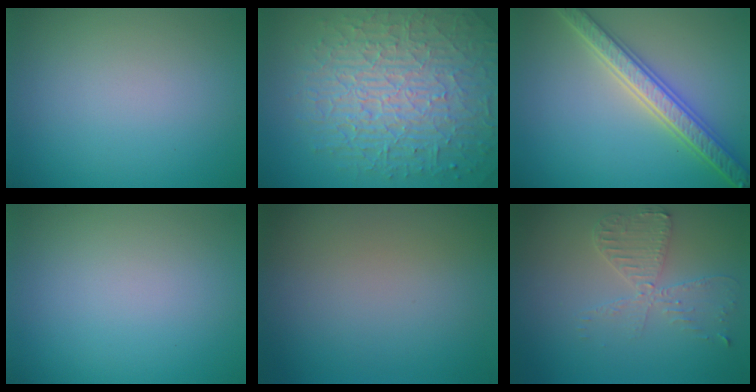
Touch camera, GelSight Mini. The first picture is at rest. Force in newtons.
{"total": 10.5, "press": 6.9, "slide": 7.9}
{"total": 4.8, "press": 4.7, "slide": 1.1}
{"total": 0.0}
{"total": 0.0}
{"total": 3.5, "press": 3.0, "slide": 1.8}